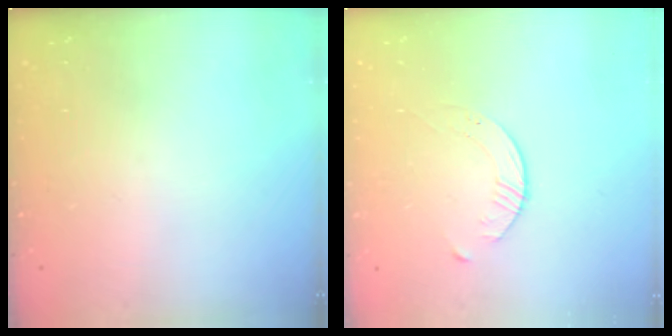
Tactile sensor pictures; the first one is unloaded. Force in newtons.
{"total": 3.9, "press": 3.9, "slide": 0.4}